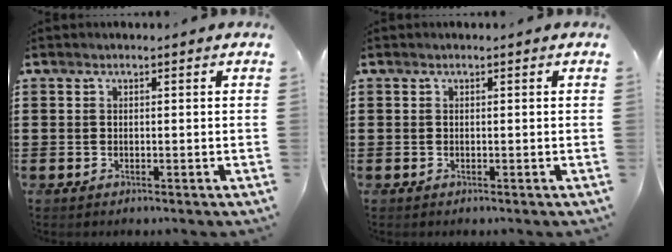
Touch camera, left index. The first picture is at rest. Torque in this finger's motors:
{"motor_torque": [0.00, 0.00, 0.00, 0.00]}